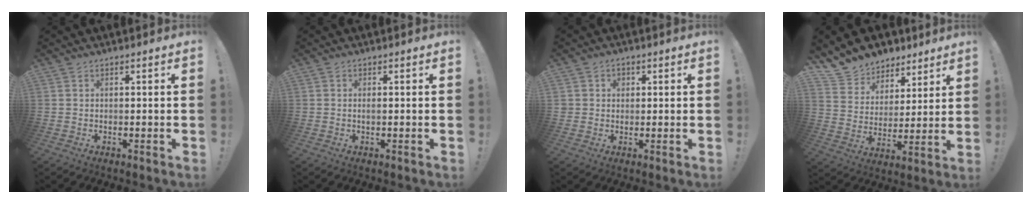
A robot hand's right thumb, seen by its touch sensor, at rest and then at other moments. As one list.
[{"total": 0.6, "force": [-0.2, -0.1, 0.5], "torque": [-0.013, 0.001, -0.003]}, {"total": 2.3, "force": [0.6, 2.1, 0.6], "torque": [-0.003, -0.003, 0.010]}, {"total": 11.1, "force": [8.9, 6.7, 1.2], "torque": [-0.037, -0.071, 0.170]}]